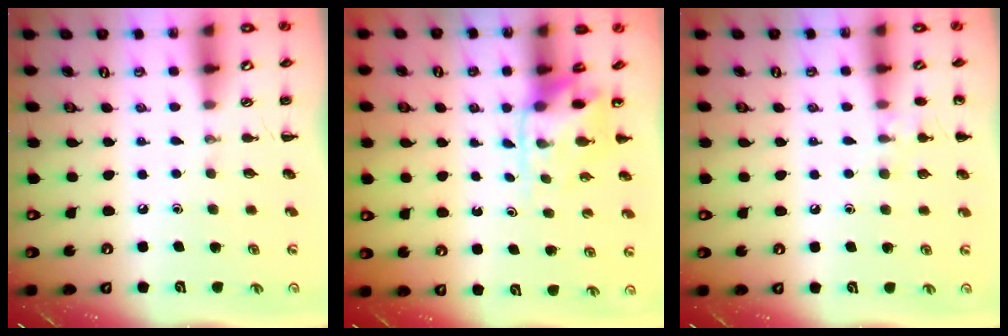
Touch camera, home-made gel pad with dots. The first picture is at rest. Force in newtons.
{"total": 4.2, "press": 4.0, "slide": 1.0}
{"total": 7.0, "press": 6.6, "slide": 2.1}